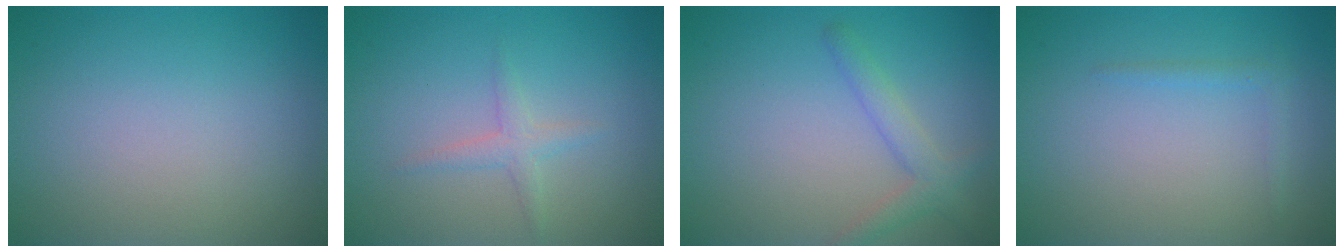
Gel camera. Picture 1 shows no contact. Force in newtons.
{"total": 1.5, "press": 1.5, "slide": 0.1}
{"total": 2.4, "press": 2.4, "slide": 0.2}
{"total": 1.1, "press": 1.1, "slide": 0.1}